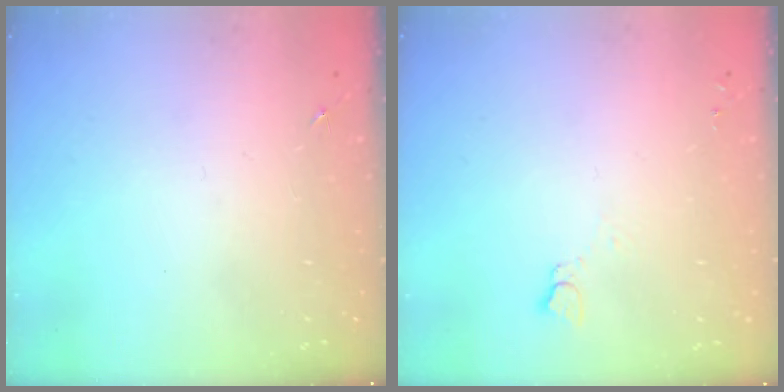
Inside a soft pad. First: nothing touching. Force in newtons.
{"total": 2.7, "press": 2.7, "slide": 0.3}